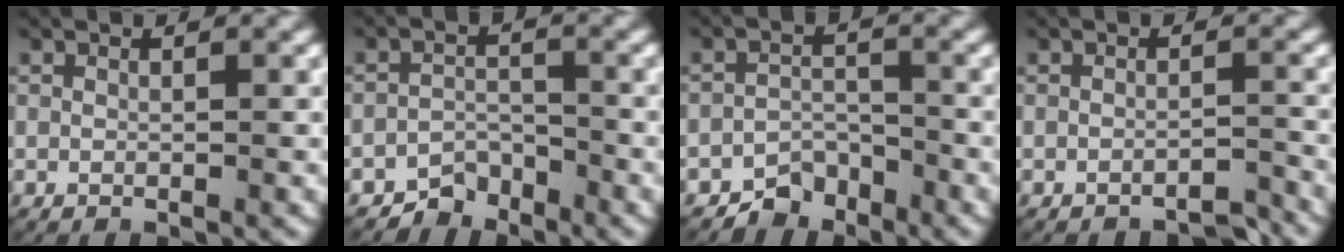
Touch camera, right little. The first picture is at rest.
{"total": 3.3, "force": [-2.9, 1.6, 0.5], "torque": [-0.008, -0.010, -0.053]}
{"total": 3.7, "force": [-3.1, 2.0, 0.7], "torque": [-0.008, -0.011, -0.056]}
{"total": 2.2, "force": [-2.1, 0.2, 0.2], "torque": [0.003, 0.001, -0.038]}